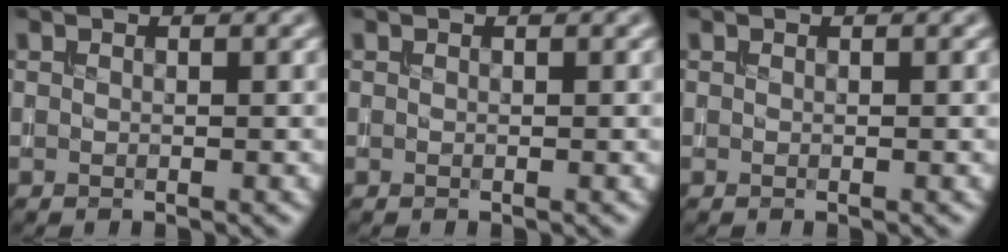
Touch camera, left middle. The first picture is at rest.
{"total": 0.0}
{"total": 0.0}